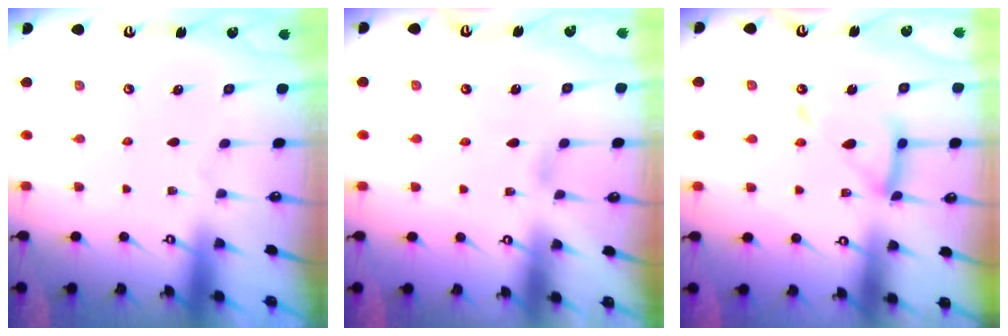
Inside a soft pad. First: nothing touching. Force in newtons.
{"total": 4.8, "press": 4.7, "slide": 0.4}
{"total": 14.3, "press": 14.3, "slide": 1.5}